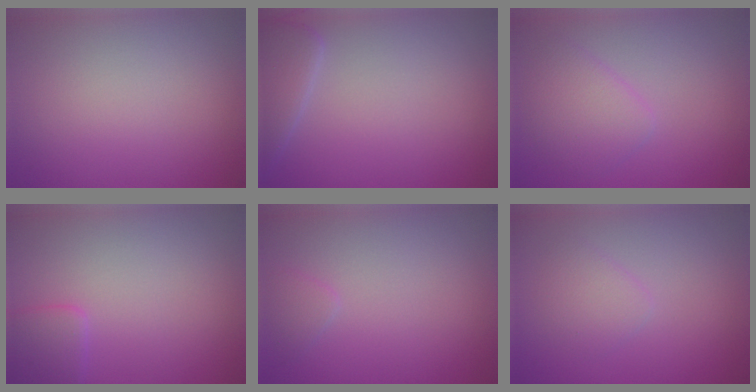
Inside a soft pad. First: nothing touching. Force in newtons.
{"total": 2.8, "press": 2.8, "slide": 0.2}
{"total": 2.9, "press": 2.9, "slide": 0.0}
{"total": 1.8, "press": 1.8, "slide": 0.1}
{"total": 0.9, "press": 0.9, "slide": 0.1}
{"total": 1.7, "press": 1.7, "slide": 0.1}